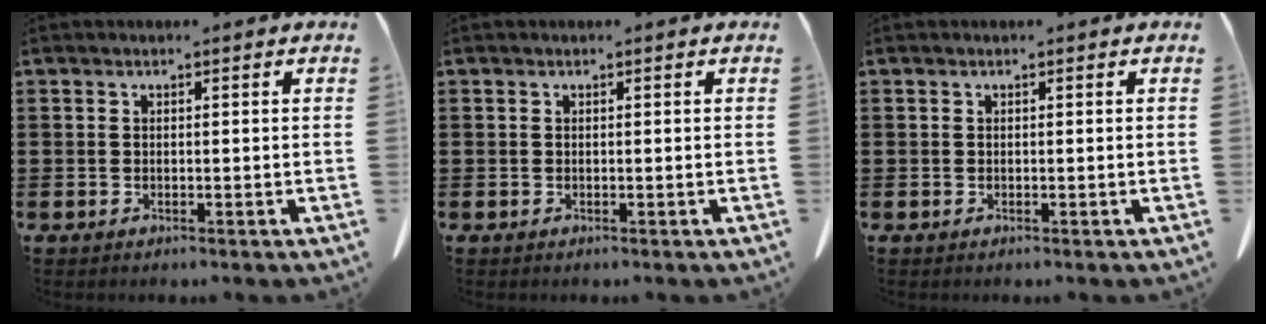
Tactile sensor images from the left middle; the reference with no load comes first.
{"total": 0.0}
{"total": 0.0}